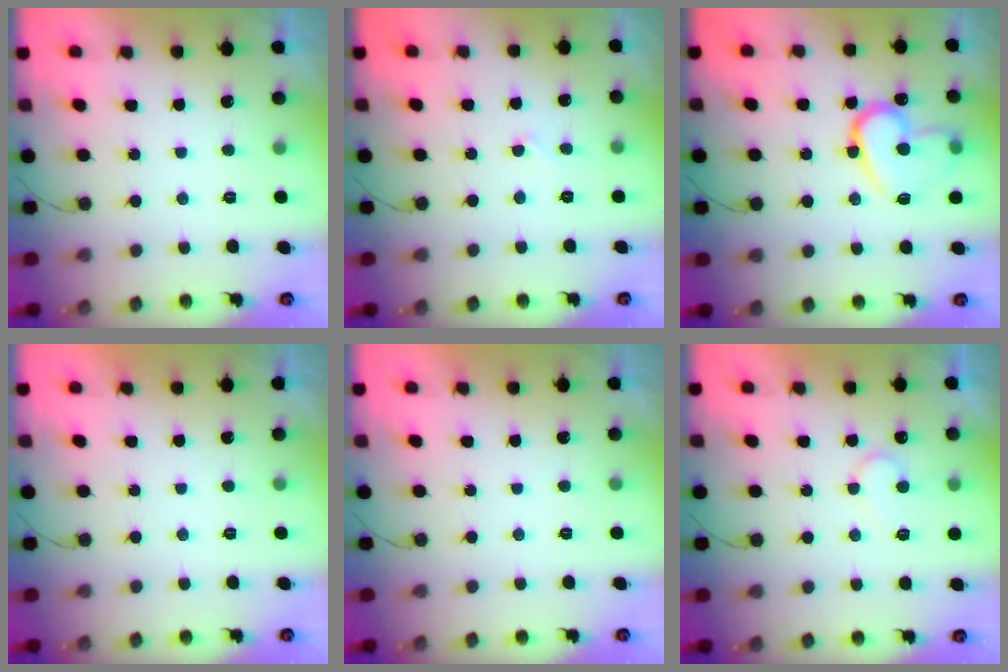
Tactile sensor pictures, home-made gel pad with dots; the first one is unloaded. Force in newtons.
{"total": 2.8, "press": 2.8, "slide": 0.2}
{"total": 14.7, "press": 14.6, "slide": 1.6}
{"total": 1.7, "press": 1.7, "slide": 0.0}
{"total": 1.7, "press": 1.7, "slide": 0.1}
{"total": 6.3, "press": 6.3, "slide": 0.5}